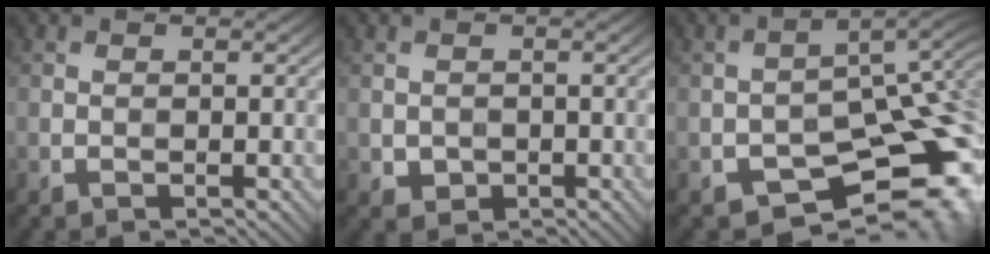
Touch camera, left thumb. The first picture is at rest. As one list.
[{"total": 1.6, "force": [-0.3, 1.4, 0.7], "torque": [-0.017, -0.011, -0.003]}, {"total": 12.7, "force": [-6.3, 6.7, 8.7], "torque": [-0.109, -0.022, -0.090]}]